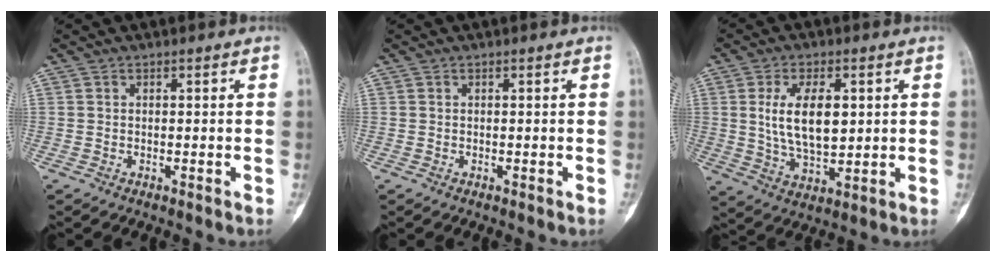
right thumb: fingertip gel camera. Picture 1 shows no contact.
{"total": 0.0}
{"total": 11.1, "force": [2.1, 5.7, 9.4], "torque": [-0.155, -0.015, 0.046]}